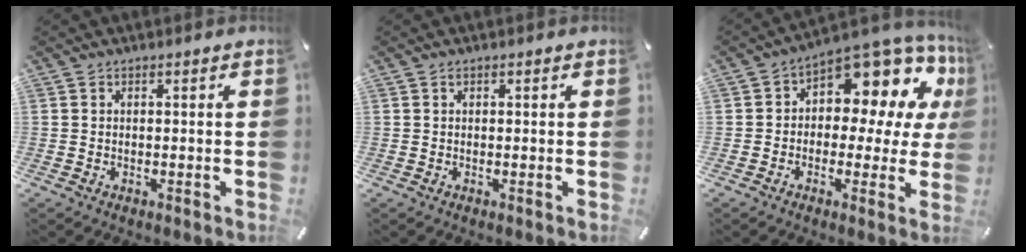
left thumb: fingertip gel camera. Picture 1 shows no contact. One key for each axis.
{"total": 0.6, "fx": 0.3, "fy": 0.2, "fz": 0.5, "tx": -0.009, "ty": 0.000, "tz": 0.005}
{"total": 10.3, "fx": 5.5, "fy": 6.0, "fz": 6.2, "tx": -0.087, "ty": -0.064, "tz": 0.091}